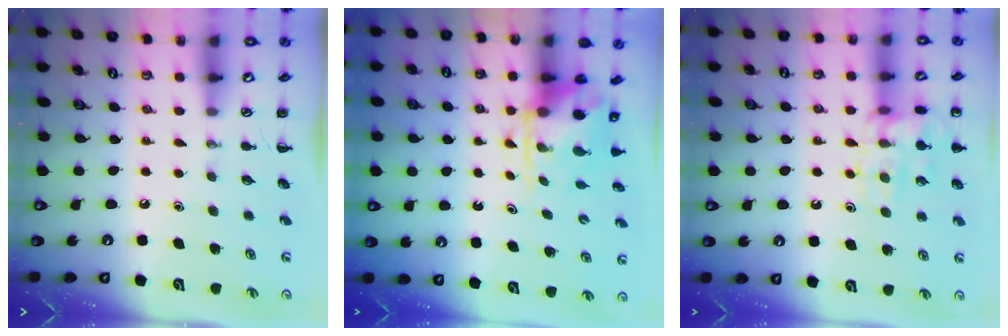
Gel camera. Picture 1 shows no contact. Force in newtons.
{"total": 4.9, "press": 4.8, "slide": 0.8}
{"total": 12.8, "press": 12.8, "slide": 0.3}